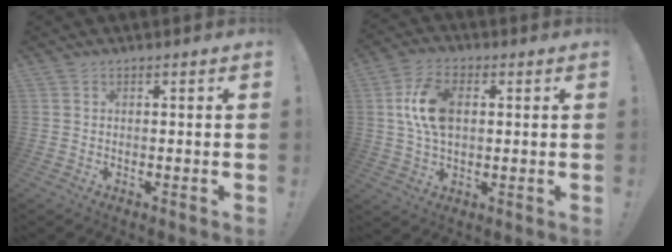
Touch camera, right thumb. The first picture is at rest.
{"total": 12.5, "force": [2.1, 7.9, 9.5], "torque": [-0.186, 0.006, 0.038]}